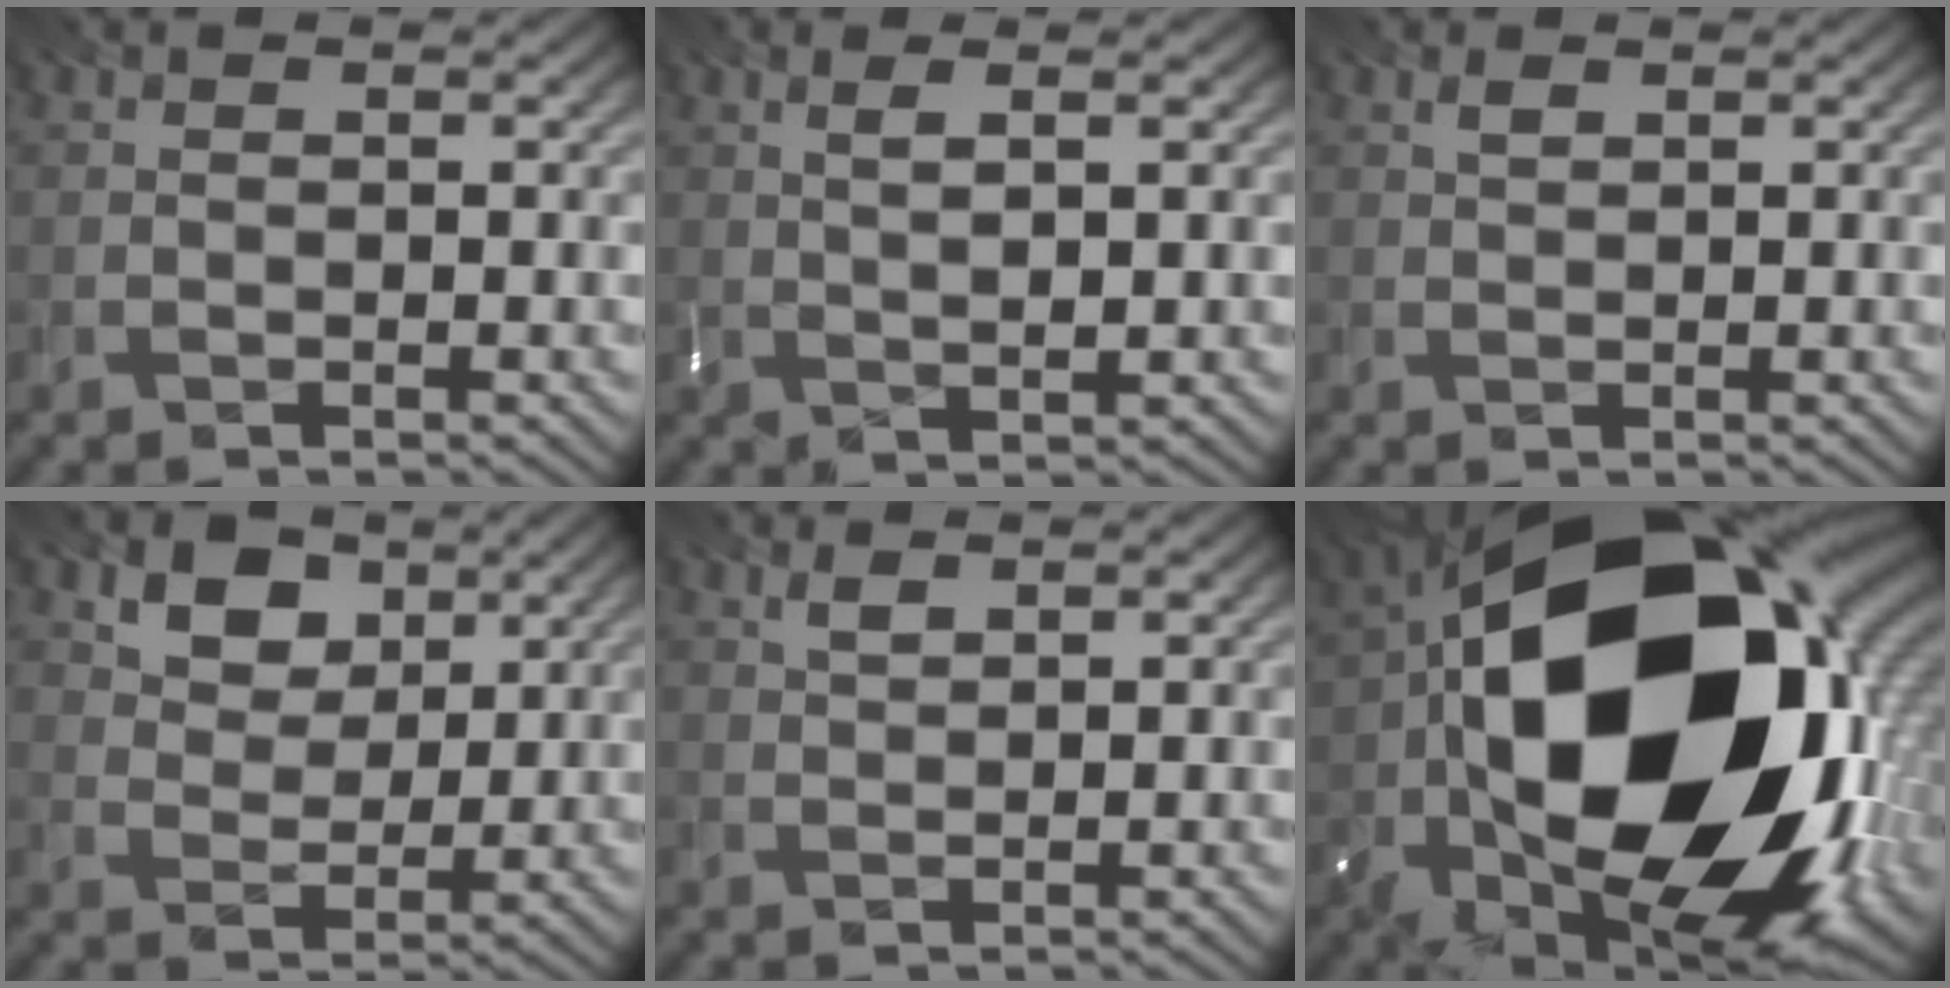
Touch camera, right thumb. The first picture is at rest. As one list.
[{"total": 2.7, "force": [1.2, 0.3, 2.4], "torque": [-0.057, 0.005, 0.022]}, {"total": 1.0, "force": [0.9, 0.0, 0.4], "torque": [-0.014, 0.004, 0.013]}, {"total": 8.1, "force": [4.8, 5.4, 3.6], "torque": [-0.113, 0.000, 0.092]}, {"total": 1.4, "force": [1.2, 0.1, 0.6], "torque": [-0.018, 0.004, 0.022]}, {"total": 23.4, "force": [-1.2, 14.9, 18.0], "torque": [-0.387, -0.049, 0.006]}]